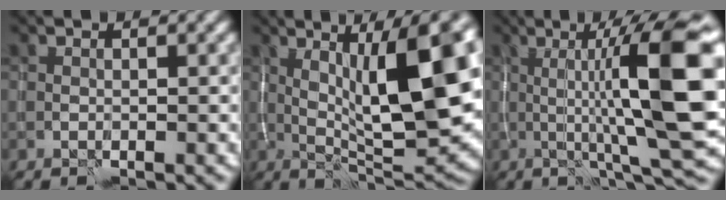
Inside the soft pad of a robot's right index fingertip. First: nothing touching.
{"total": 12.7, "force": [2.9, 3.0, 12.0], "torque": [-0.182, 0.003, 0.051]}
{"total": 12.3, "force": [0.9, 1.9, 12.1], "torque": [-0.182, 0.014, 0.014]}